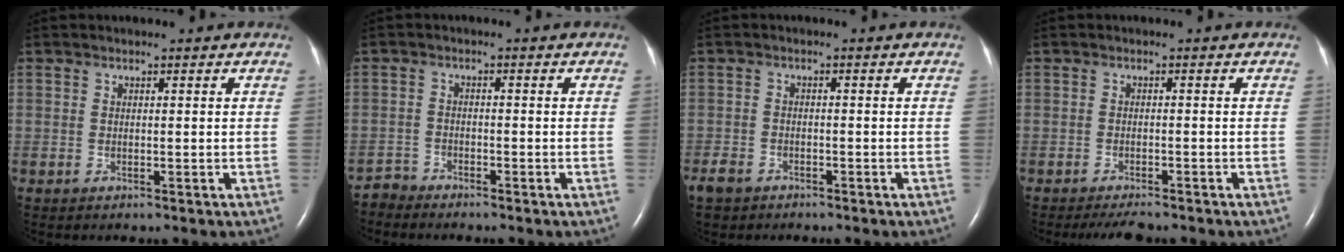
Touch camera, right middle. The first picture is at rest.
{"total": 2.4, "force": [-2.1, 0.1, -1.1], "torque": [0.025, -0.010, -0.044]}
{"total": 3.7, "force": [-3.0, 2.1, 0.9], "torque": [-0.023, 0.001, -0.052]}
{"total": 3.7, "force": [-3.3, 0.7, 1.7], "torque": [-0.027, -0.008, -0.046]}